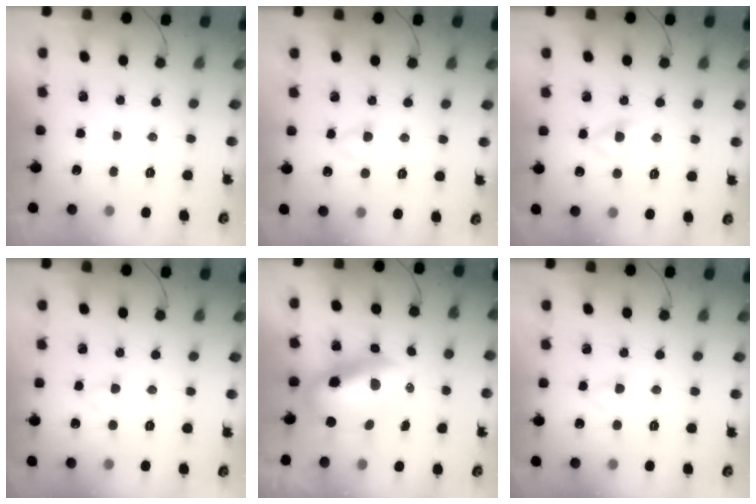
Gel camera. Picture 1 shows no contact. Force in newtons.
{"total": 2.9, "press": 2.6, "slide": 1.3}
{"total": 2.2, "press": 1.9, "slide": 1.1}
{"total": 2.2, "press": 2.1, "slide": 0.8}
{"total": 12.3, "press": 11.8, "slide": 3.5}
{"total": 2.7, "press": 2.6, "slide": 1.0}